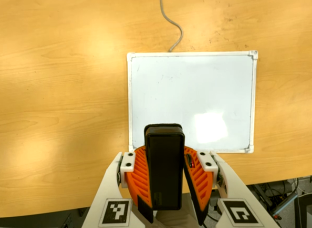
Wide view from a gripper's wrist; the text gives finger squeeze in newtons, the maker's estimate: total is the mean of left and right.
{"total": 10.7, "left": 9.8, "right": 11.6}